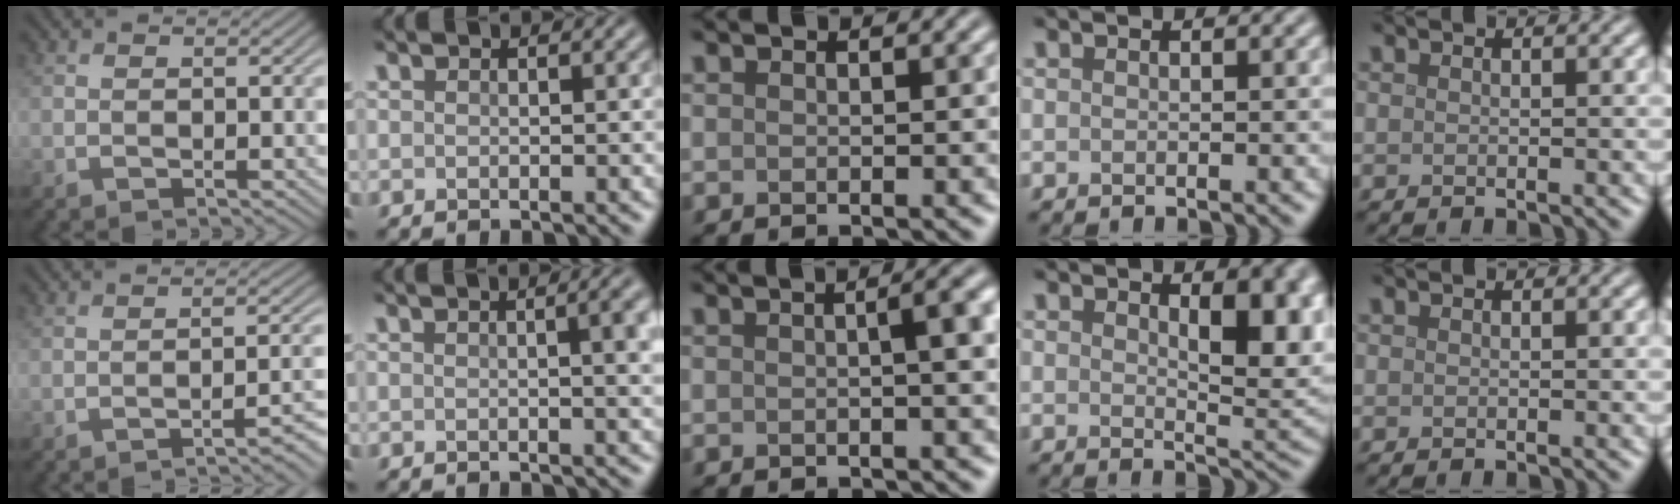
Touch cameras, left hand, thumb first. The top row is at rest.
{"thumb": {"total": 4.6, "force": [-3.0, 0.8, 3.3], "torque": [-0.034, 0.012, -0.053]}, "index": {"total": 5.3, "force": [0.7, 2.2, 4.8], "torque": [-0.025, 0.018, 0.005]}, "middle": {"total": 4.6, "force": [0.5, 1.4, 4.3], "torque": [-0.040, 0.021, 0.001]}, "ring": {"total": 5.8, "force": [1.8, 2.5, 5.0], "torque": [-0.063, -0.007, 0.034]}}